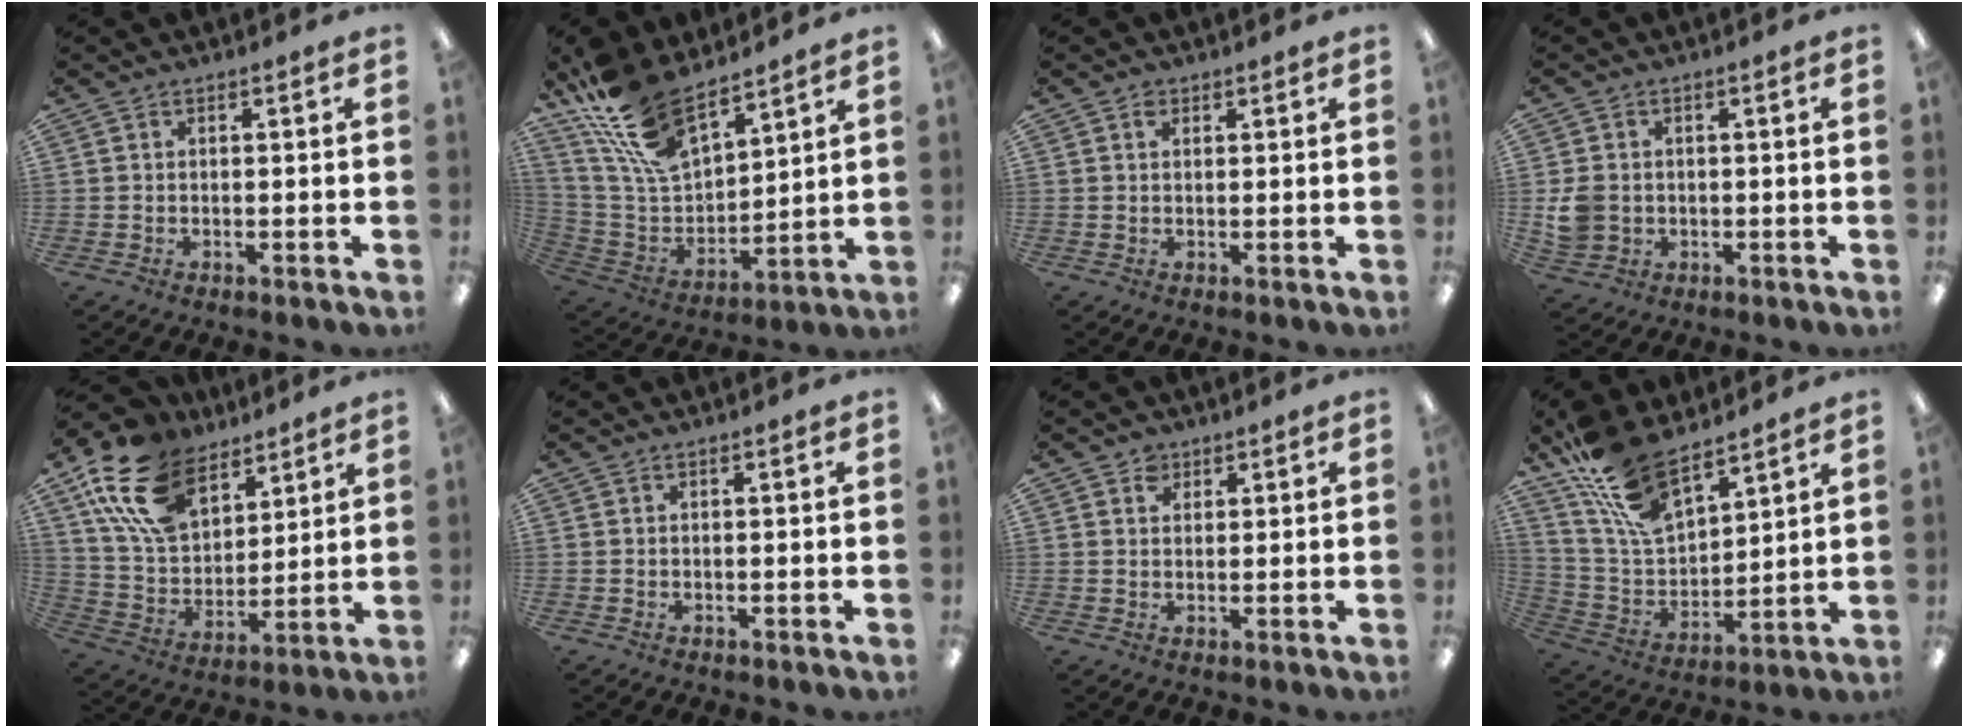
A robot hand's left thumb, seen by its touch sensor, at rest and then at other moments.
{"total": 18.0, "force": [13.4, 7.8, 9.1], "torque": [-0.210, -0.070, 0.250]}
{"total": 1.6, "force": [0.9, 1.1, 0.8], "torque": [-0.009, -0.003, 0.016]}
{"total": 5.6, "force": [0.1, 5.0, 2.5], "torque": [-0.054, 0.008, 0.004]}
{"total": 19.2, "force": [12.0, 11.3, 9.8], "torque": [-0.210, -0.048, 0.221]}
{"total": 0.0}
{"total": 2.7, "force": [1.8, 2.0, 0.6], "torque": [-0.008, -0.002, 0.032]}
{"total": 16.2, "force": [11.9, 7.0, 8.5], "torque": [-0.191, -0.057, 0.222]}